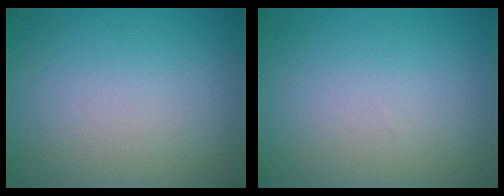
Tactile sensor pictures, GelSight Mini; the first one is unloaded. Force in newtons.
{"total": 0.0}